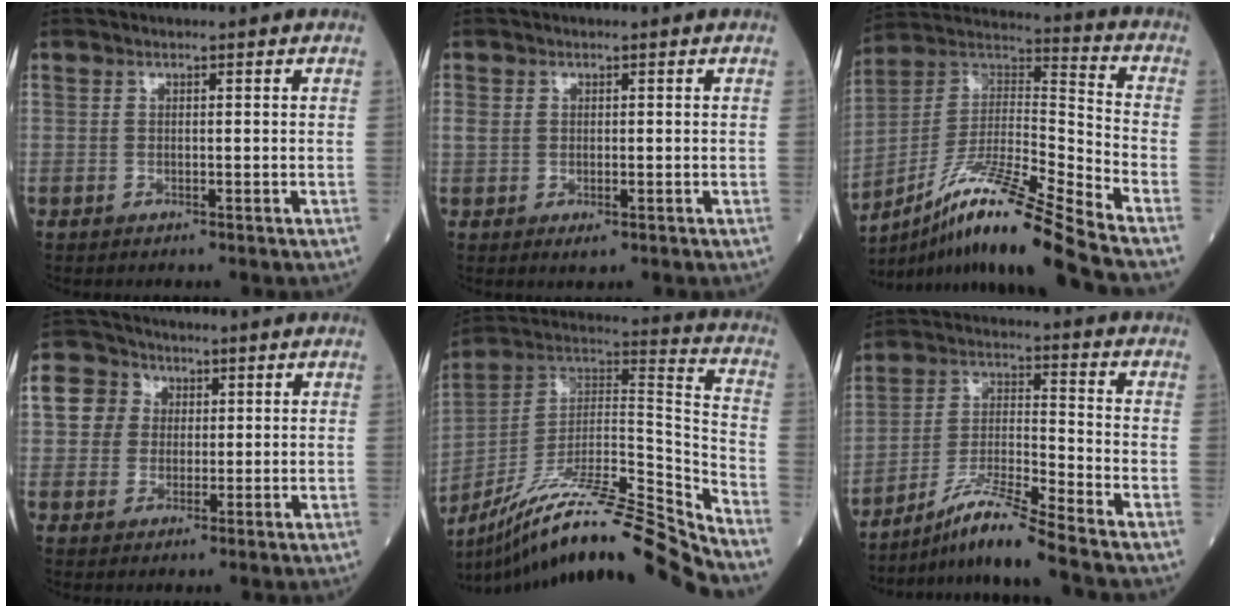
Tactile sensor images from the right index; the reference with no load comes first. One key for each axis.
{"total": 2.3, "fx": 0.0, "fy": 1.6, "fz": 1.6, "tx": -0.041, "ty": 0.004, "tz": 0.008}
{"total": 18.9, "fx": -14.3, "fy": -1.3, "fz": 12.3, "tx": -0.253, "ty": -0.008, "tz": -0.263}
{"total": 6.4, "fx": 1.4, "fy": 6.1, "fz": 1.6, "tx": -0.040, "ty": 0.027, "tz": 0.024}
{"total": 24.7, "fx": -21.2, "fy": -0.6, "fz": 12.7, "tx": -0.202, "ty": 0.003, "tz": -0.357}
{"total": 9.5, "fx": -8.0, "fy": -1.9, "fz": 4.7, "tx": -0.098, "ty": -0.017, "tz": -0.148}